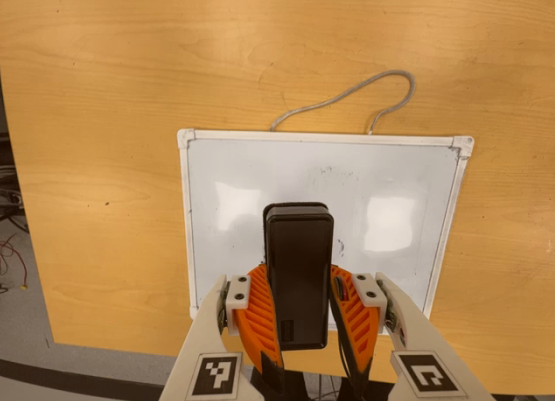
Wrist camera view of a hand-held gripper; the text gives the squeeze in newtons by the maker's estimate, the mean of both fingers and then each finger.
{"total": 8.9, "left": 7.8, "right": 9.9}